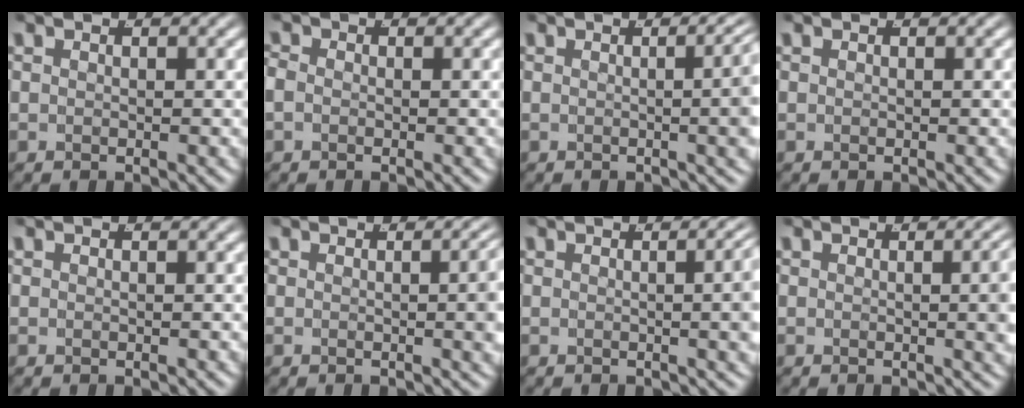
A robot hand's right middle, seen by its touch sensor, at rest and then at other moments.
{"total": 1.4, "force": [-0.3, 1.2, 0.7], "torque": [-0.023, -0.006, -0.005]}
{"total": 5.6, "force": [0.7, 1.9, 5.2], "torque": [-0.029, 0.023, -0.004]}
{"total": 0.0}
{"total": 0.0}
{"total": 3.6, "force": [0.3, 1.0, 3.4], "torque": [-0.017, 0.013, -0.005]}
{"total": 4.8, "force": [0.7, 1.6, 4.5], "torque": [-0.024, 0.021, -0.003]}
{"total": 3.8, "force": [0.4, 1.1, 3.6], "torque": [-0.020, 0.012, -0.002]}